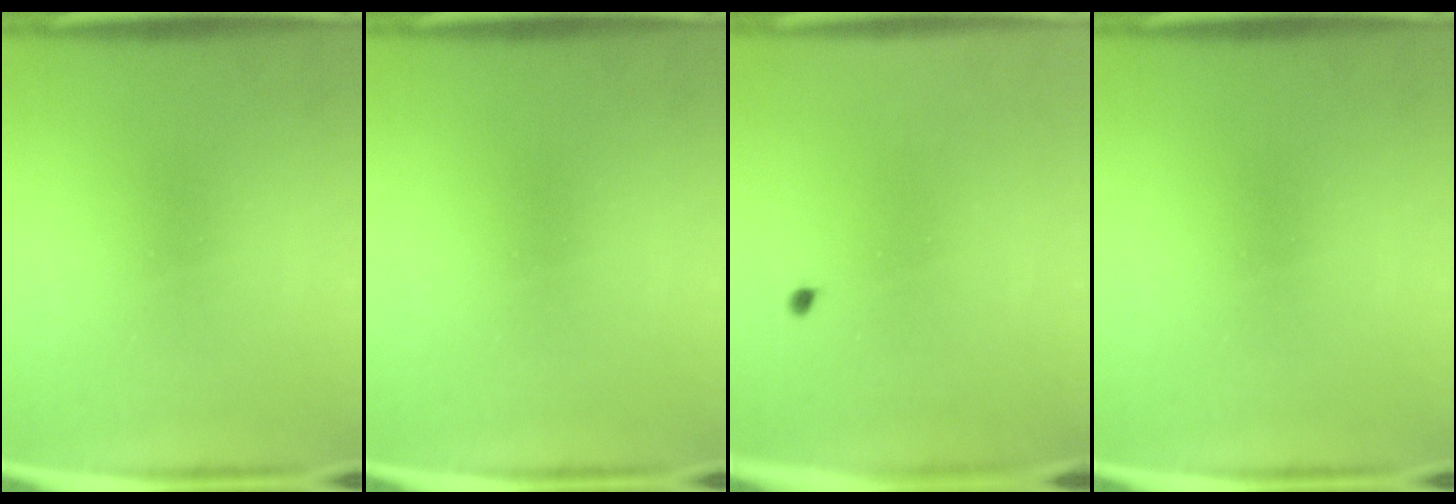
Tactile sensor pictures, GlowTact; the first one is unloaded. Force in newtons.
{"total": 0.0}
{"total": 0.5}
{"total": 0.0}